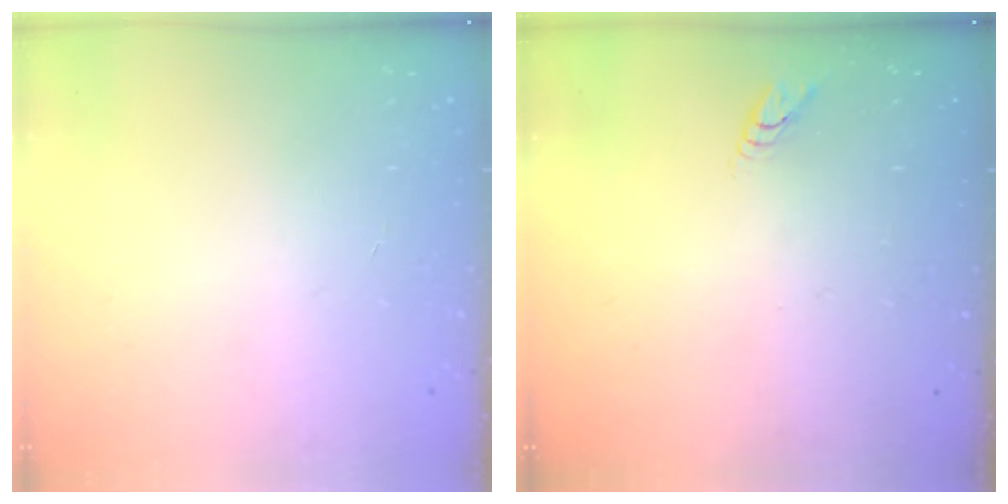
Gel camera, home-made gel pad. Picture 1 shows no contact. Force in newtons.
{"total": 2.8, "press": 2.8, "slide": 0.3}